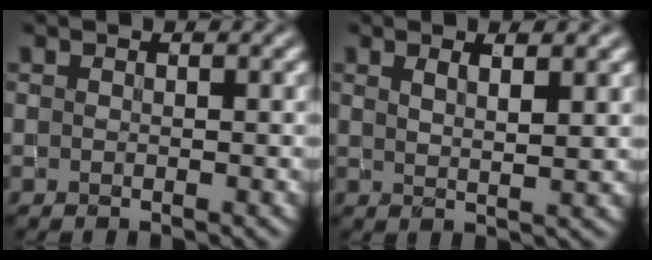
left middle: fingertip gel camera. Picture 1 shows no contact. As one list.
[{"total": 2.8, "force": [1.6, 0.8, 2.2], "torque": [-0.023, 0.003, 0.021]}]